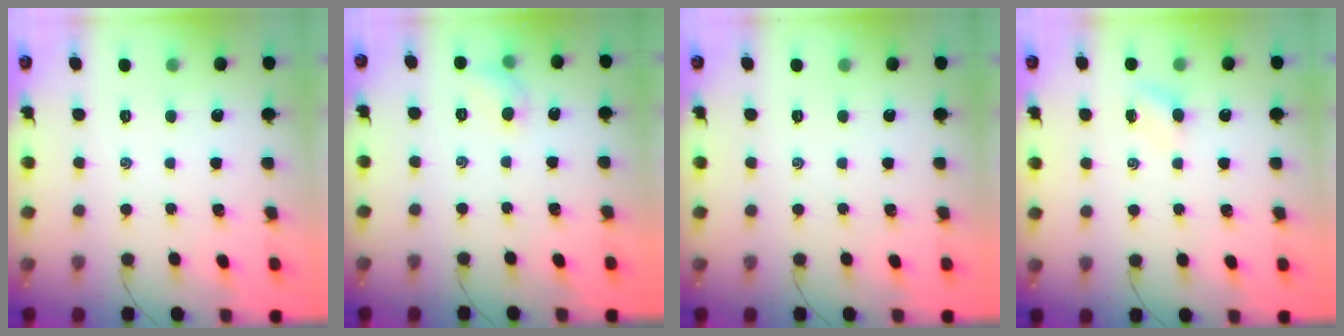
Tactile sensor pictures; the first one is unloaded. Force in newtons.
{"total": 6.0, "press": 5.8, "slide": 1.4}
{"total": 0.0}
{"total": 3.6, "press": 3.5, "slide": 1.0}